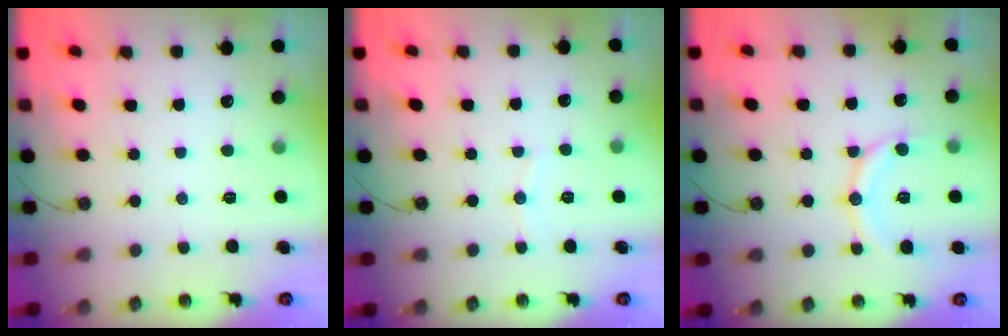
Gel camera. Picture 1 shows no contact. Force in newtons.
{"total": 4.5, "press": 4.5, "slide": 0.5}
{"total": 12.2, "press": 12.1, "slide": 1.2}